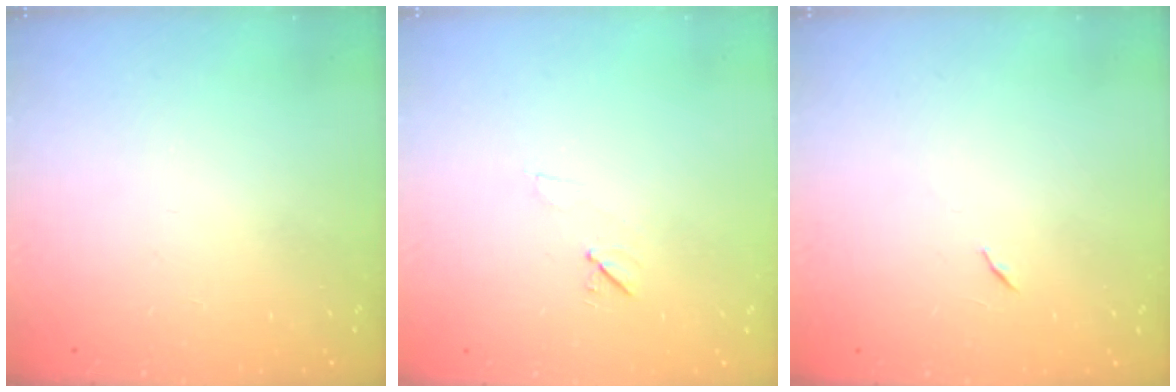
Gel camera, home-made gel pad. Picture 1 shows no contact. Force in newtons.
{"total": 5.2, "press": 4.7, "slide": 2.1}
{"total": 5.3, "press": 4.8, "slide": 2.2}